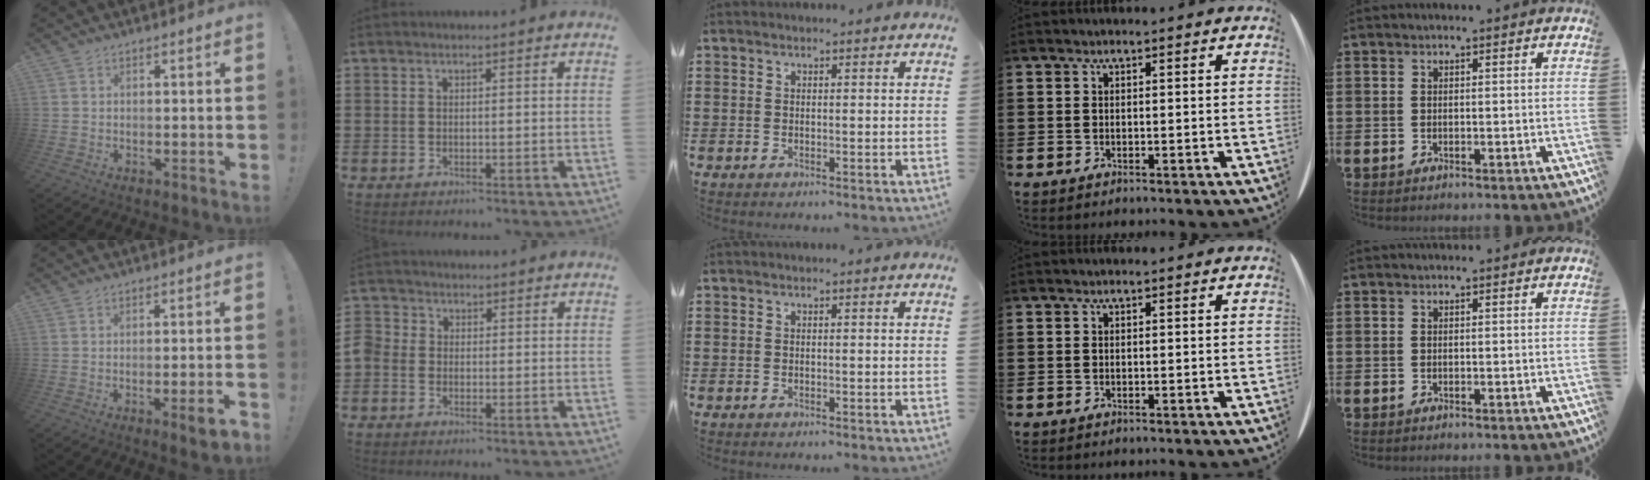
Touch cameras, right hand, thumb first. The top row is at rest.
{"thumb": {"total": 5.6, "force": [-2.1, 0.6, 5.2], "torque": [-0.072, 0.003, -0.031]}, "index": {"total": 1.7, "force": [-1.1, 1.3, 0.4], "torque": [-0.020, 0.003, -0.026]}}